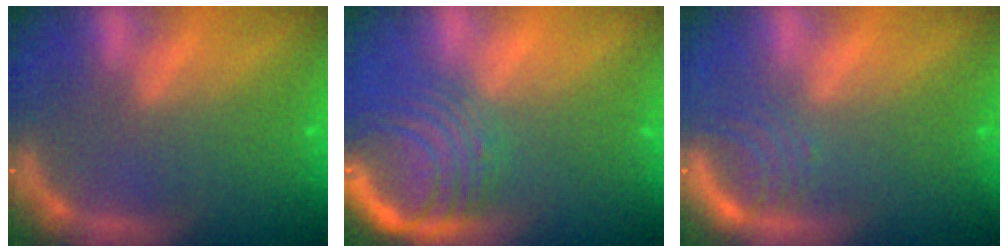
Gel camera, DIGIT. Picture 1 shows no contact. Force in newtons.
{"total": 9.5}
{"total": 3.0}